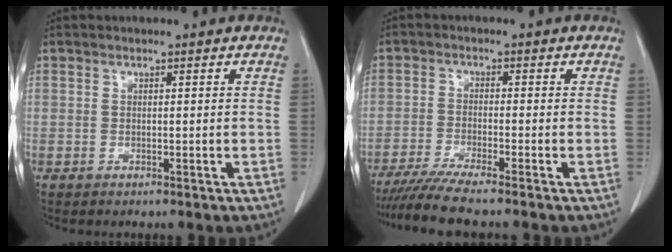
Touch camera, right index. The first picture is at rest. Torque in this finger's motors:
{"motor_torque": [0.36, -0.37, 0.24, 0.04]}